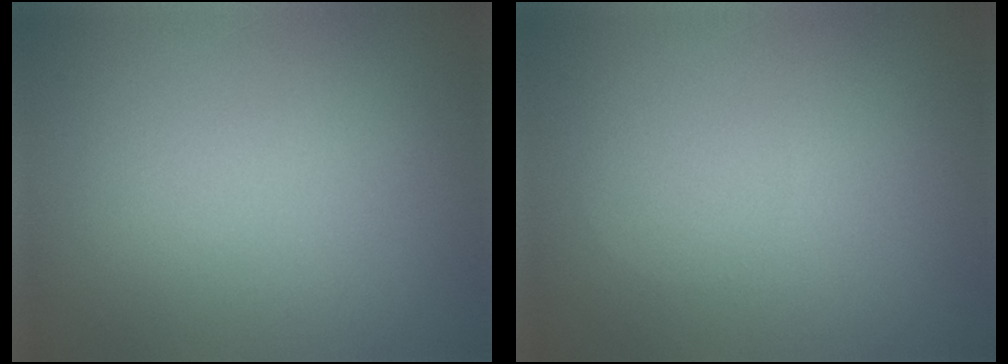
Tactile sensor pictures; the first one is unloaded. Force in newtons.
{"total": 0.0}